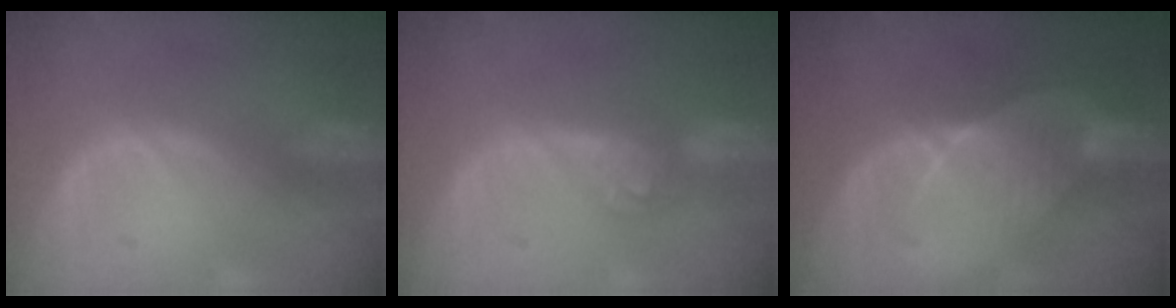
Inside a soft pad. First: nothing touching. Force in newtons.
{"total": 4.2, "press": 4.1, "slide": 0.6}
{"total": 7.2, "press": 6.8, "slide": 2.4}